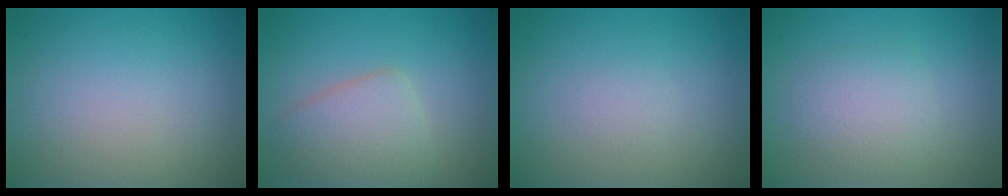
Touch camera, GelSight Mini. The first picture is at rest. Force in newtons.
{"total": 4.1, "press": 4.1, "slide": 0.1}
{"total": 0.7, "press": 0.7, "slide": 0.1}
{"total": 2.8, "press": 2.8, "slide": 0.2}